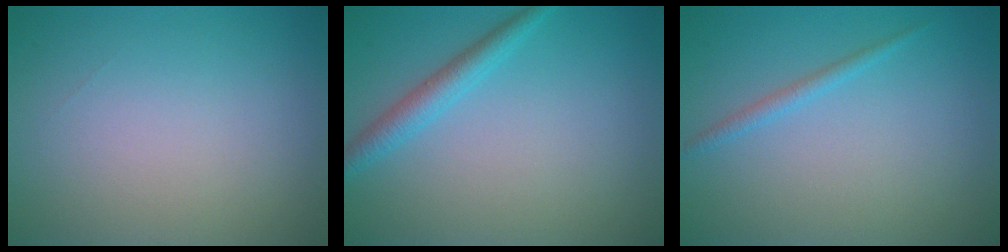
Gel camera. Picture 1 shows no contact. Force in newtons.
{"total": 2.2, "press": 2.2, "slide": 0.1}
{"total": 1.1, "press": 1.1, "slide": 0.1}